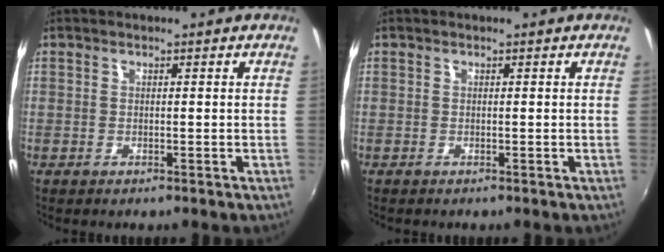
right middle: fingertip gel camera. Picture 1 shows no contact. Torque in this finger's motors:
{"motor_torque": [-0.26, -0.05, -0.05, 0.00]}